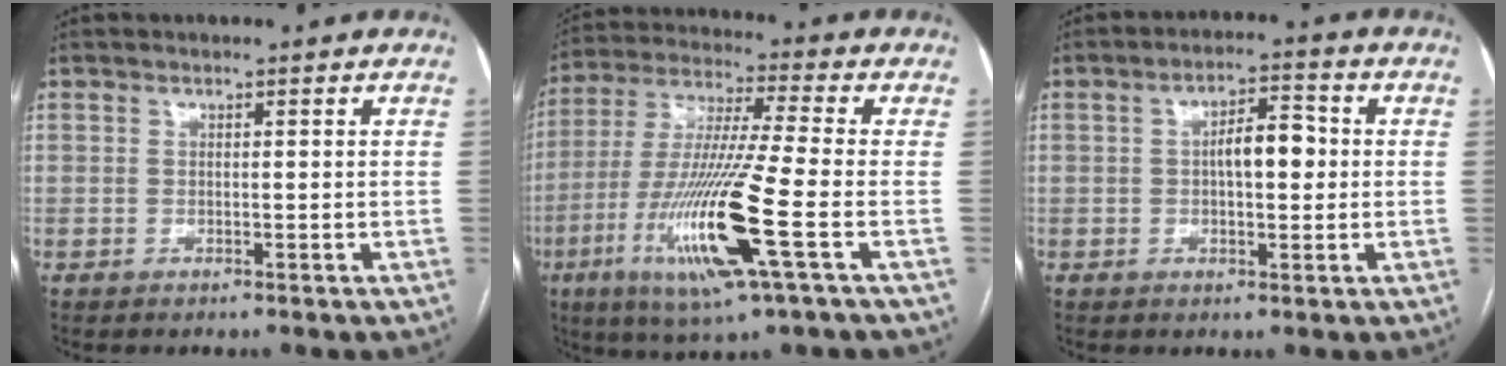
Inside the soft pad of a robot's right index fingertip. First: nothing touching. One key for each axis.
{"total": 17.2, "fx": -5.7, "fy": 0.1, "fz": 16.3, "tx": -0.338, "ty": -0.024, "tz": -0.107}
{"total": 6.0, "fx": 0.3, "fy": 2.3, "fz": 5.5, "tx": -0.089, "ty": 0.014, "tz": 0.001}